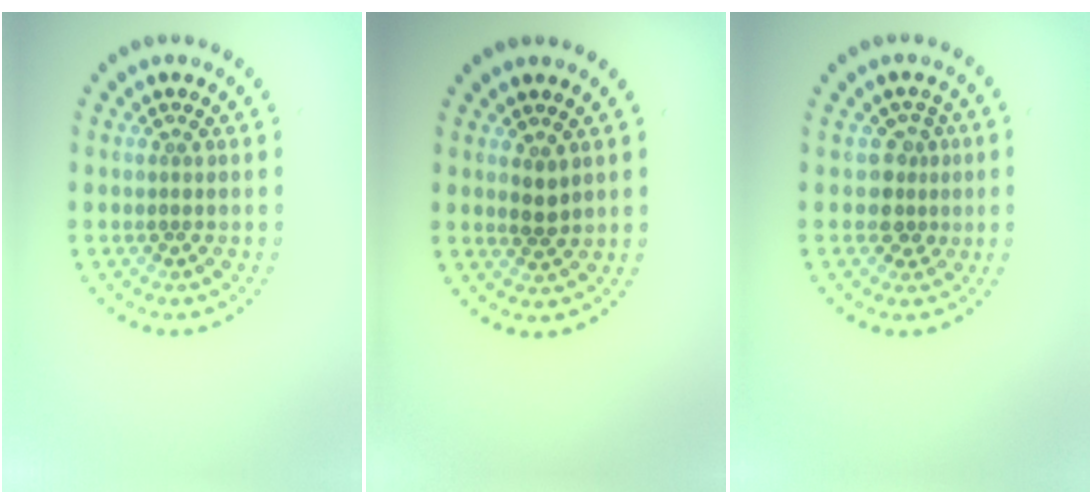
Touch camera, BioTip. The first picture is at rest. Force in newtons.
{"total": 1.5, "press": 1.4, "slide": 0.5}
{"total": 2.2, "press": 1.8, "slide": 1.2}